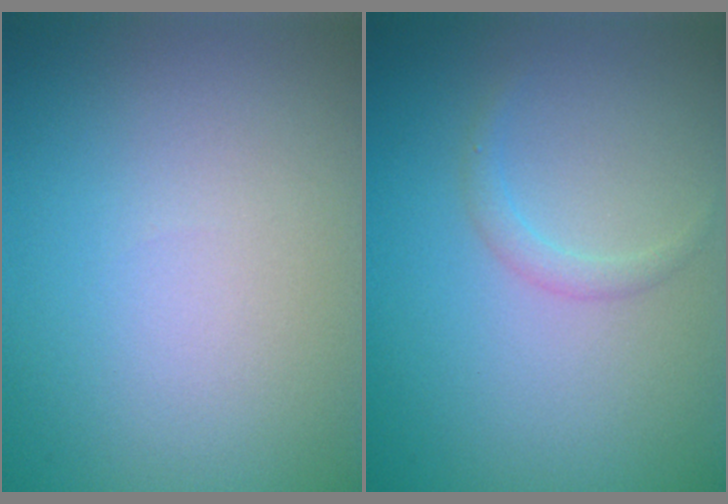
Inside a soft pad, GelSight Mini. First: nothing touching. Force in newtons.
{"total": 1.1, "press": 1.1, "slide": 0.1}